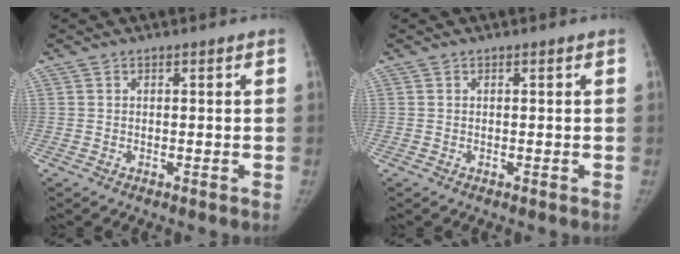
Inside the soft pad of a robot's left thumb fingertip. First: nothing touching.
{"total": 0.0}